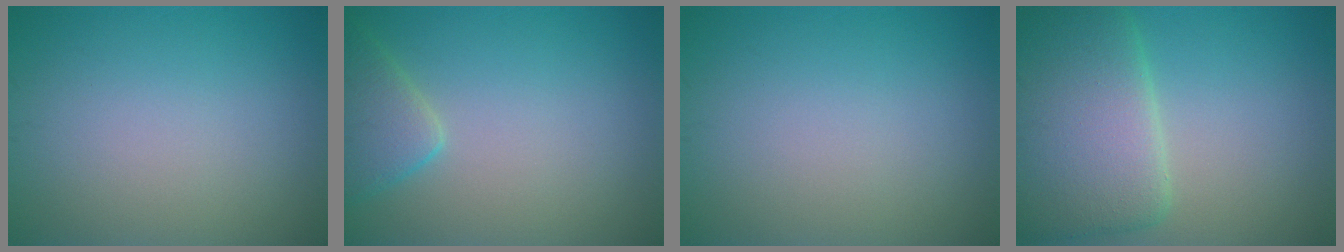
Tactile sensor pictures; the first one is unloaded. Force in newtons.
{"total": 3.3, "press": 3.3, "slide": 0.3}
{"total": 0.0}
{"total": 9.0, "press": 9.0, "slide": 0.2}